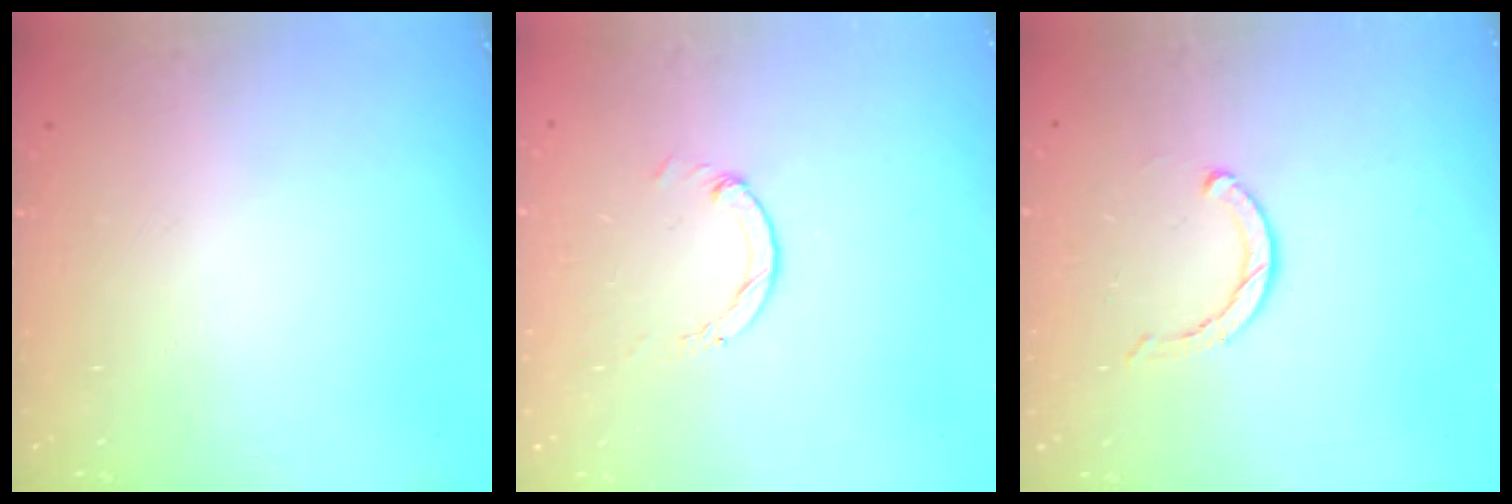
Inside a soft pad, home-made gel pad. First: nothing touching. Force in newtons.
{"total": 1.3, "press": 1.2, "slide": 0.2}
{"total": 3.5, "press": 3.5, "slide": 0.3}